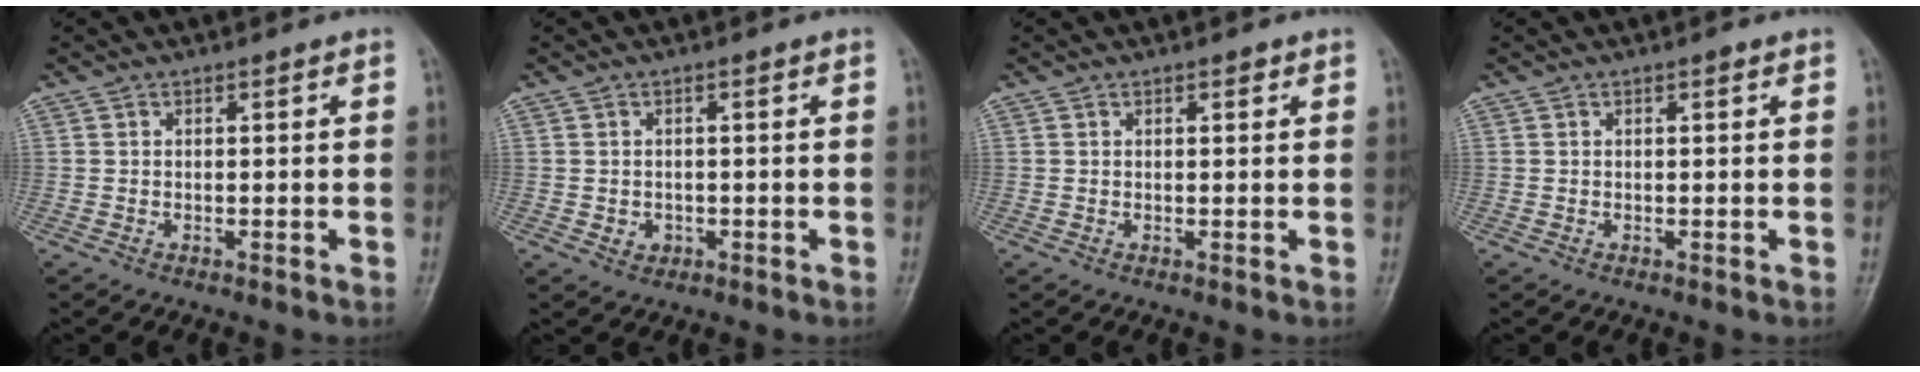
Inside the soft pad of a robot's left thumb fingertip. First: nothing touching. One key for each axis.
{"total": 1.9, "fx": -0.4, "fy": 1.7, "fz": 0.8, "tx": -0.004, "ty": 0.003, "tz": -0.001}
{"total": 1.0, "fx": 0.6, "fy": 0.5, "fz": 0.7, "tx": -0.005, "ty": -0.001, "tz": 0.007}
{"total": 0.6, "fx": 0.4, "fy": 0.2, "fz": 0.5, "tx": -0.007, "ty": 0.000, "tz": 0.002}